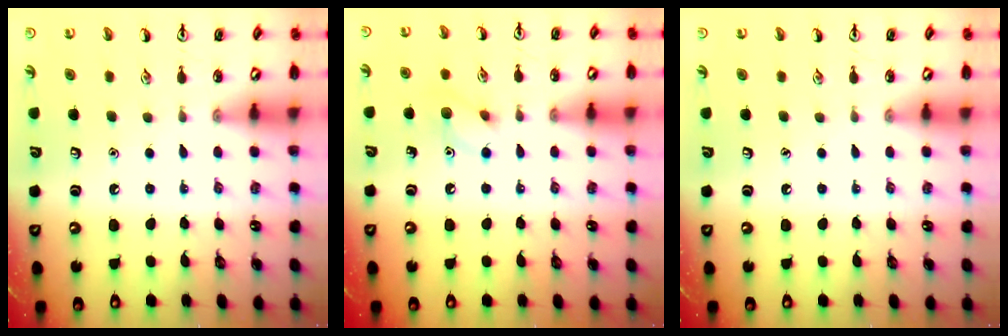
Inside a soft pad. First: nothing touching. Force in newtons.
{"total": 7.5, "press": 7.4, "slide": 0.7}
{"total": 0.0}